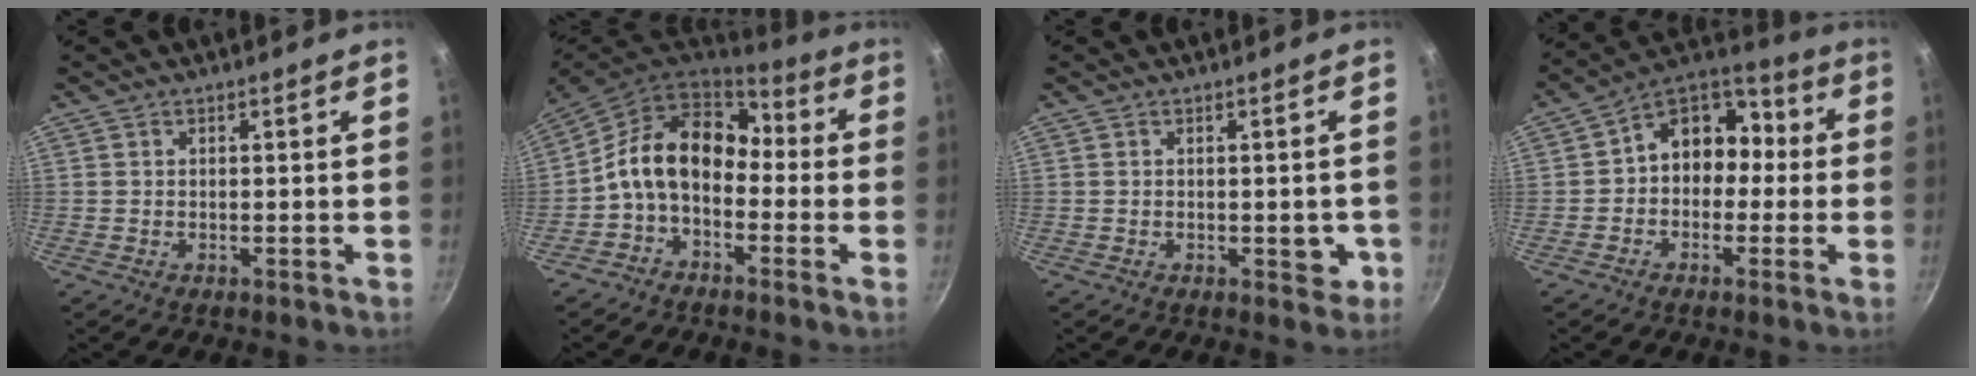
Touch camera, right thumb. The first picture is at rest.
{"total": 13.7, "force": [-1.4, 9.6, 9.6], "torque": [-0.148, 0.051, -0.046]}
{"total": 3.7, "force": [-0.9, 1.9, 3.1], "torque": [-0.022, 0.000, -0.012]}
{"total": 11.9, "force": [-0.2, 9.5, 7.1], "torque": [-0.054, 0.050, -0.028]}